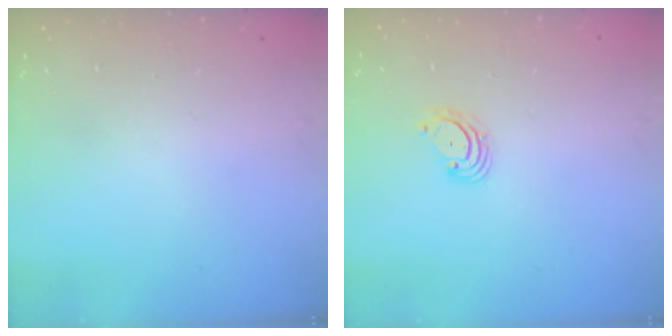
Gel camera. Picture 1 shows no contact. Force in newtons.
{"total": 3.2, "press": 3.2, "slide": 0.4}